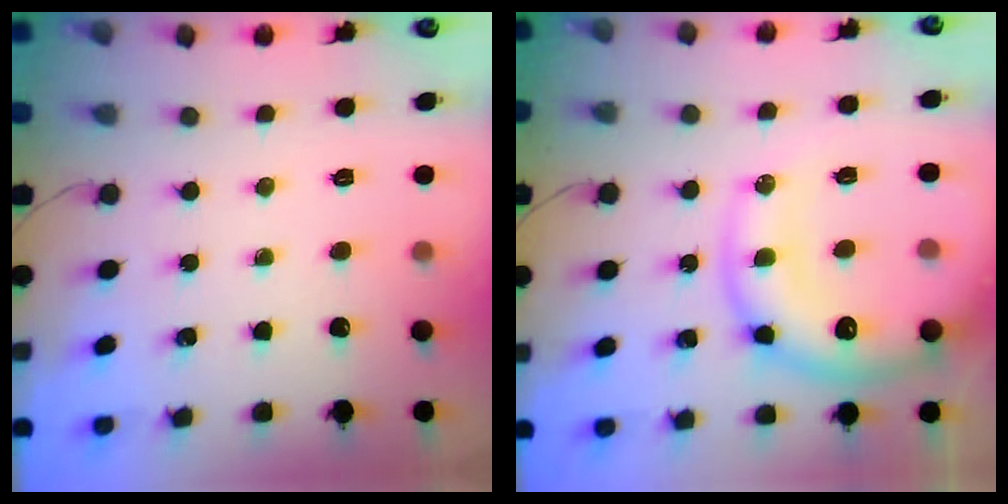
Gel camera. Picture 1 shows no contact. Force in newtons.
{"total": 17.9, "press": 17.6, "slide": 3.1}